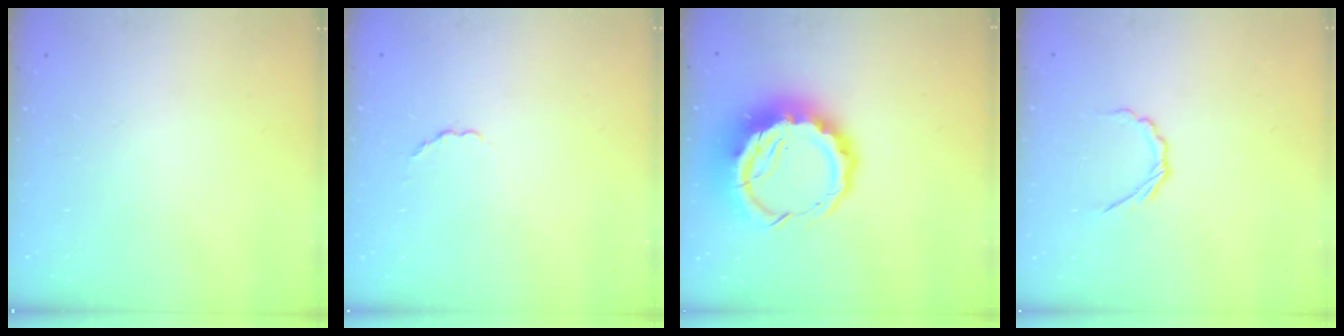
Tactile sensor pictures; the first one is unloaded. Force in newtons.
{"total": 2.4, "press": 2.2, "slide": 1.0}
{"total": 11.7, "press": 11.4, "slide": 2.7}
{"total": 3.2, "press": 3.0, "slide": 1.2}